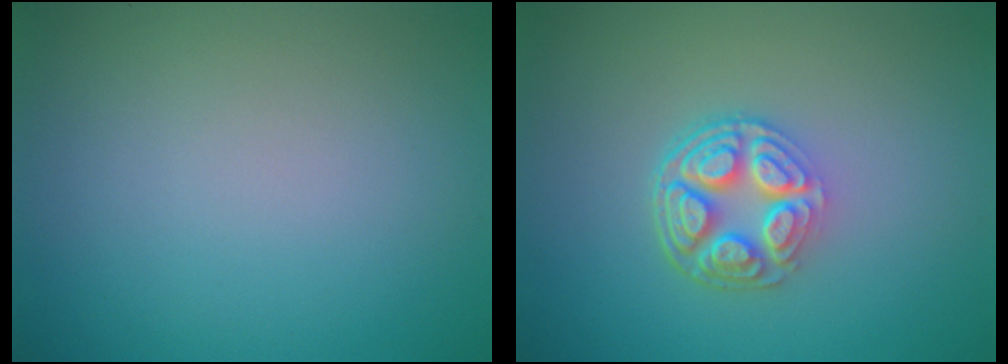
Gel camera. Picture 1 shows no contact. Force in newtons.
{"total": 5.0, "press": 3.7, "slide": 3.3}